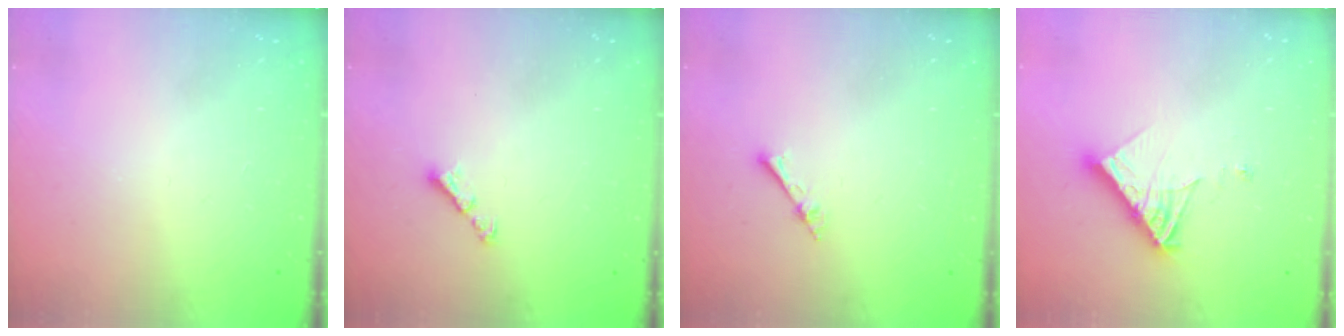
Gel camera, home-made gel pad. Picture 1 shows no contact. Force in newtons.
{"total": 3.1, "press": 3.1, "slide": 0.6}
{"total": 4.0, "press": 3.9, "slide": 0.5}
{"total": 11.7, "press": 11.6, "slide": 1.5}